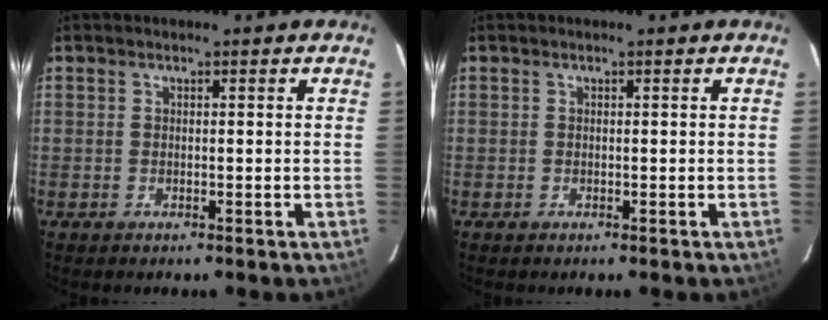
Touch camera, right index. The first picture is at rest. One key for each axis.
{"total": 0.0}